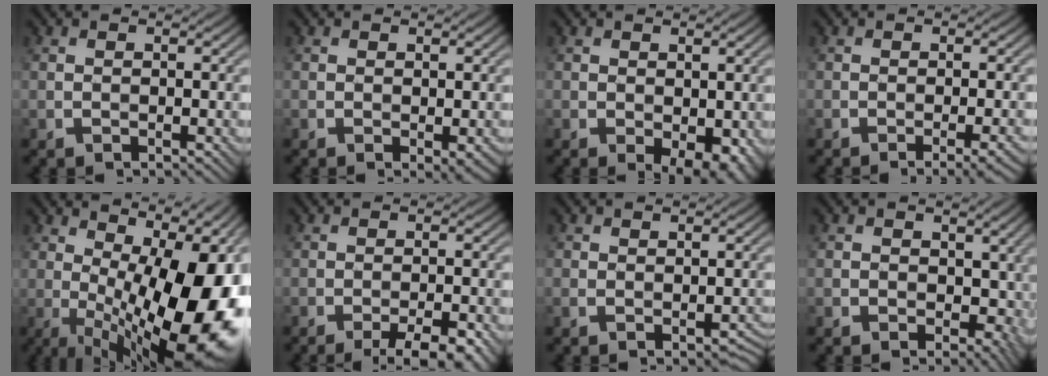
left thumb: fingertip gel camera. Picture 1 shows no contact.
{"total": 0.7, "force": [-0.1, 0.2, 0.7], "torque": [-0.013, -0.003, -0.002]}
{"total": 3.5, "force": [-1.1, 2.0, 2.7], "torque": [-0.033, -0.008, -0.010]}
{"total": 2.4, "force": [-1.2, 0.3, 2.1], "torque": [-0.026, 0.010, -0.026]}
{"total": 20.4, "force": [-0.4, 8.5, 18.6], "torque": [-0.218, 0.010, -0.009]}
{"total": 5.3, "force": [-3.5, 0.9, 3.9], "torque": [-0.054, 0.011, -0.048]}
{"total": 1.6, "force": [-0.7, 0.7, 1.3], "torque": [-0.020, -0.004, -0.009]}
{"total": 5.2, "force": [-0.3, 3.9, 3.4], "torque": [-0.038, -0.014, -0.002]}